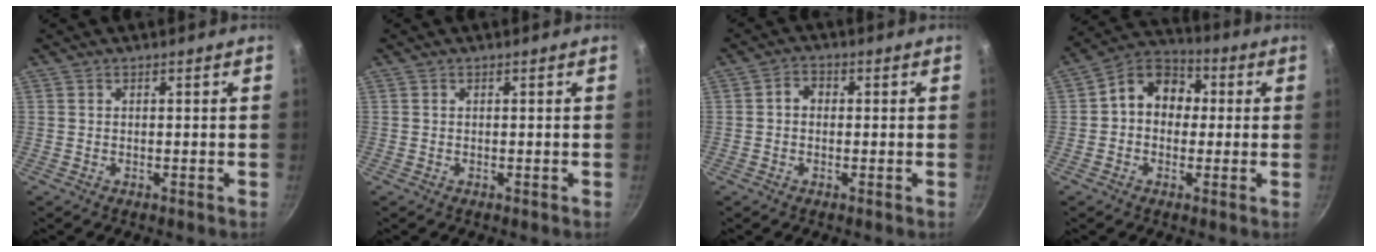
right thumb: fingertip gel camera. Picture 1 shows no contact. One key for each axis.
{"total": 0.0}
{"total": 2.9, "fx": 0.1, "fy": 2.3, "fz": 1.7, "tx": -0.020, "ty": 0.007, "tz": -0.005}
{"total": 10.7, "fx": 0.9, "fy": 8.6, "fz": 6.2, "tx": -0.057, "ty": 0.027, "tz": -0.010}